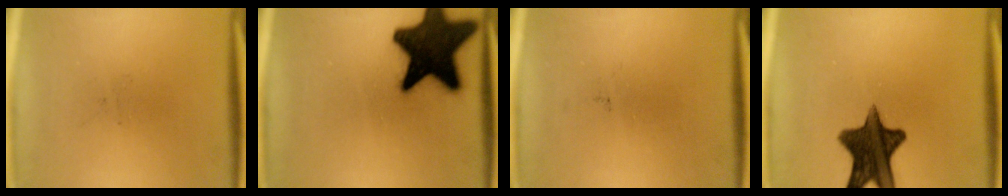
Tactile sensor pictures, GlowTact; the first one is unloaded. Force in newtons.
{"total": 19.4}
{"total": 0.0}
{"total": 12.8}